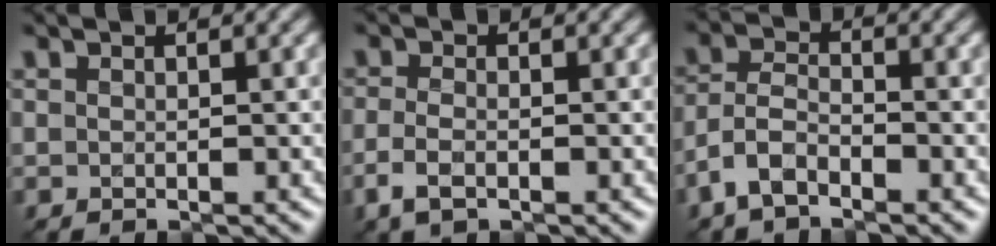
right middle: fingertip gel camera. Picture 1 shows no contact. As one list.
[{"total": 2.4, "force": [-1.2, 1.1, 1.8], "torque": [-0.045, -0.006, -0.029]}, {"total": 3.5, "force": [-2.2, 1.5, 2.2], "torque": [-0.044, 0.005, -0.056]}]